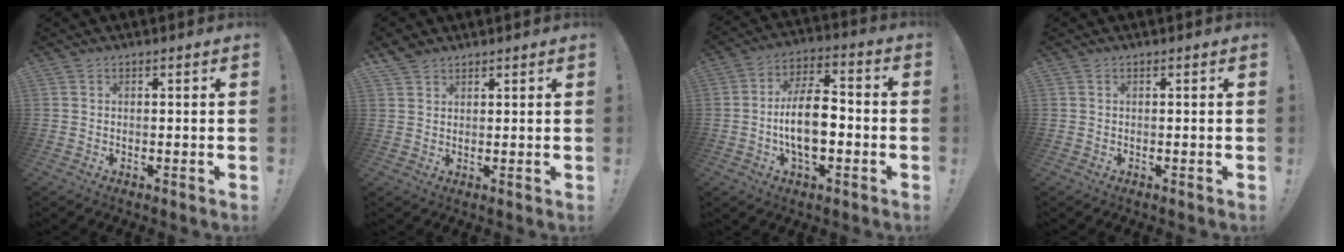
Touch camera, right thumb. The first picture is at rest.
{"total": 3.6, "force": [2.9, 2.0, 0.7], "torque": [-0.003, -0.018, 0.054]}
{"total": 13.7, "force": [-3.2, 6.9, 11.3], "torque": [-0.206, 0.012, -0.063]}
{"total": 0.0}